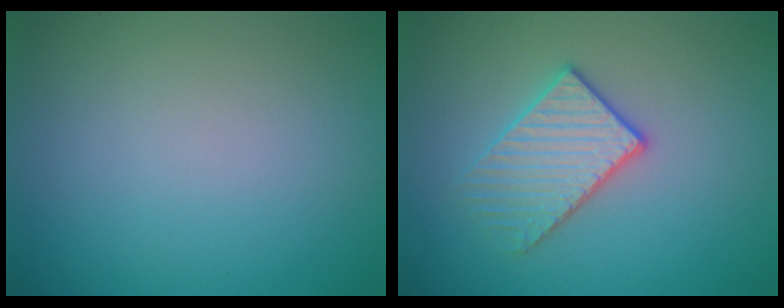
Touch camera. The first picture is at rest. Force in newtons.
{"total": 3.0, "press": 2.9, "slide": 0.8}